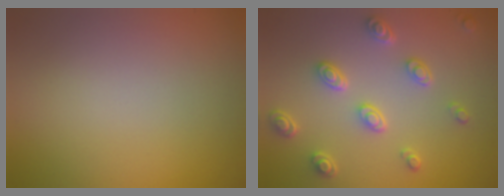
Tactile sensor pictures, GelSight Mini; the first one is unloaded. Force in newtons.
{"total": 4.0, "press": 3.1, "slide": 2.6}